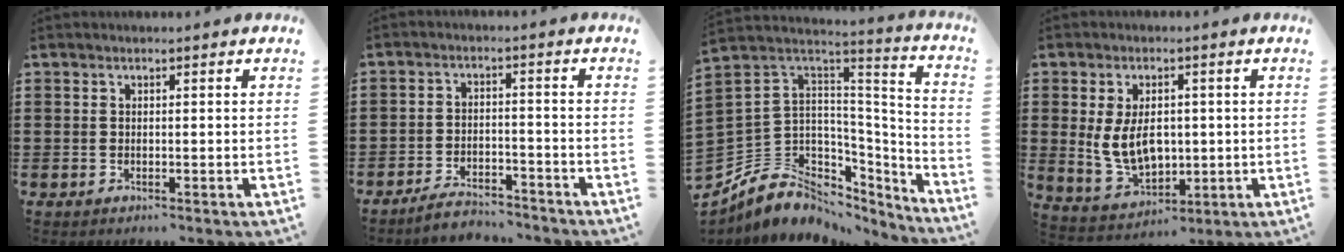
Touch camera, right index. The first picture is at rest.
{"total": 4.2, "force": [-4.0, 0.6, 0.8], "torque": [-0.014, 0.009, -0.081]}
{"total": 8.1, "force": [-2.2, 7.4, 2.5], "torque": [-0.094, -0.025, -0.034]}
{"total": 8.2, "force": [0.4, 5.2, 6.3], "torque": [-0.134, 0.006, 0.004]}